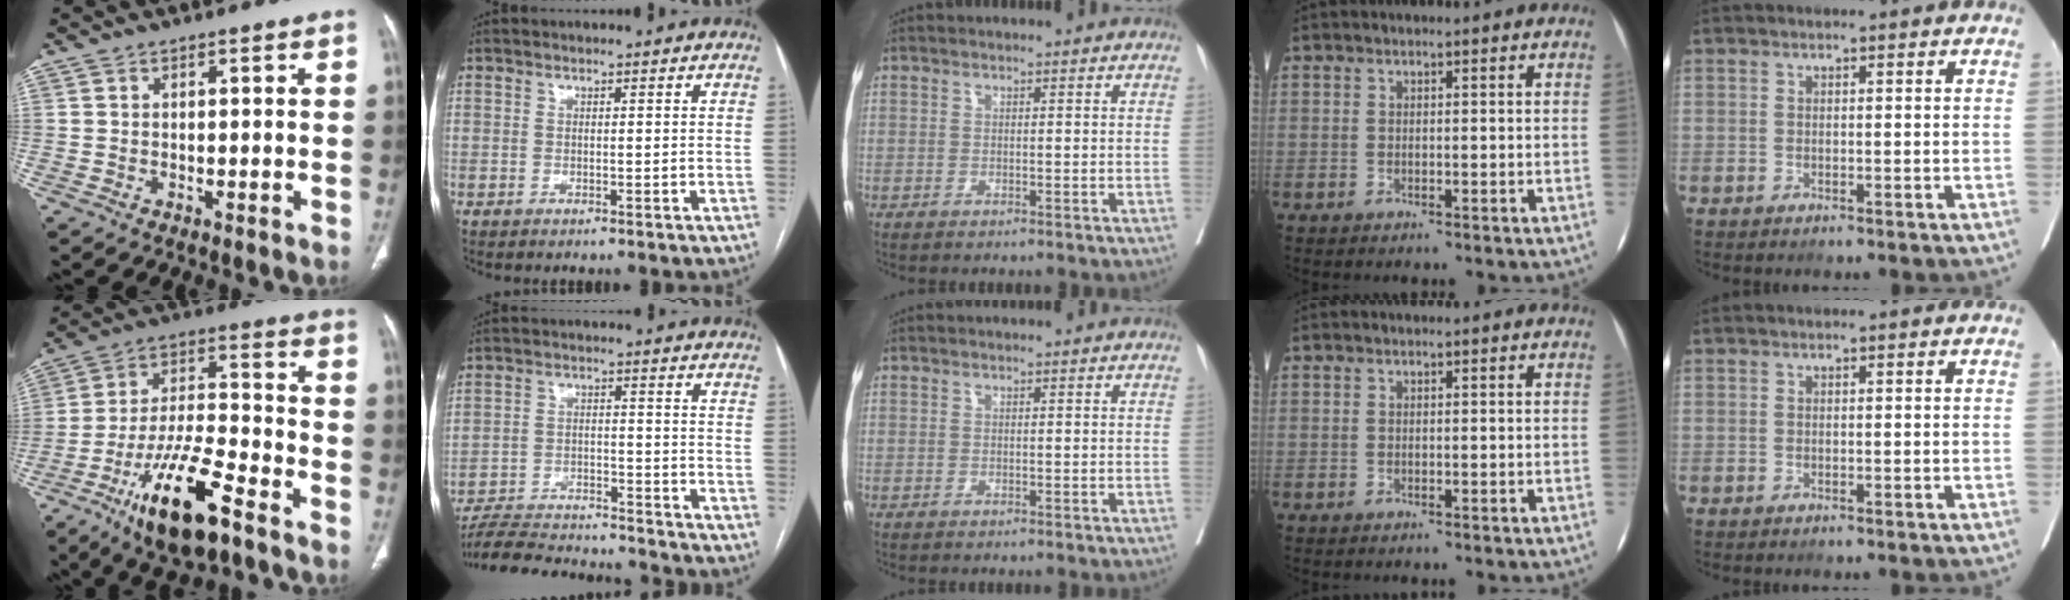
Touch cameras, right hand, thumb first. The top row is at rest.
{"thumb": {"total": 17.3, "force": [-10.3, 5.3, 12.9], "torque": [-0.230, 0.055, -0.181]}, "index": {"total": 18.1, "force": [-17.0, 2.6, 5.4], "torque": [-0.113, -0.008, -0.251]}}